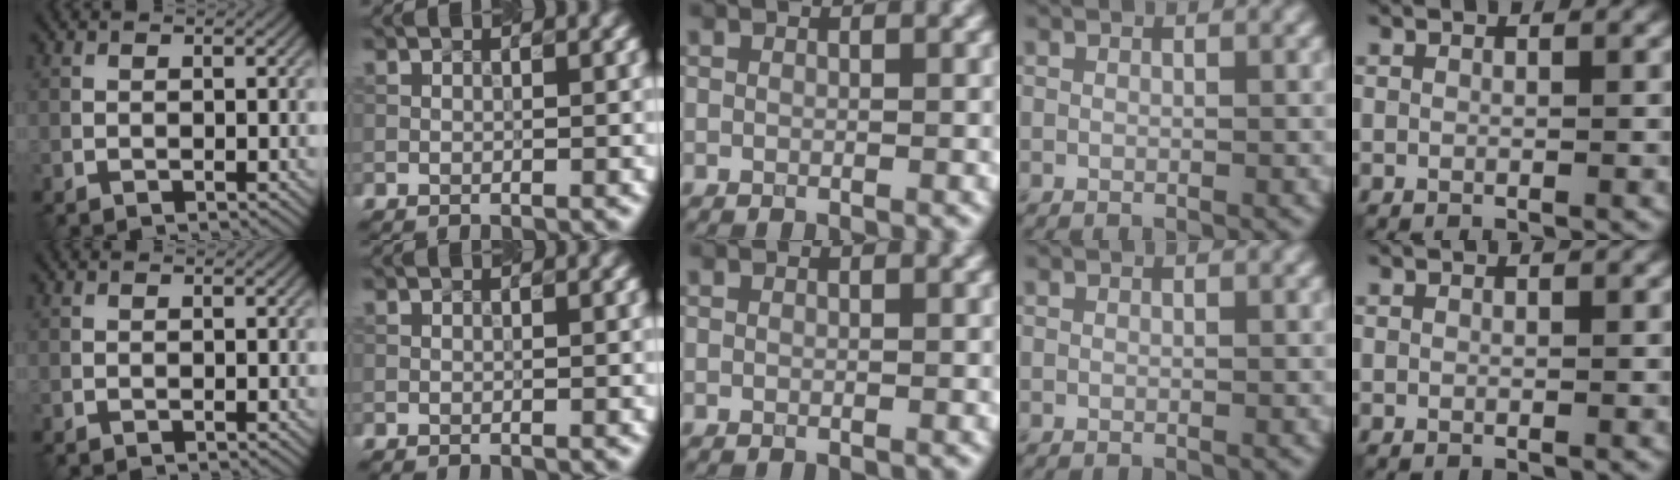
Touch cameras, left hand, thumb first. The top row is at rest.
{}